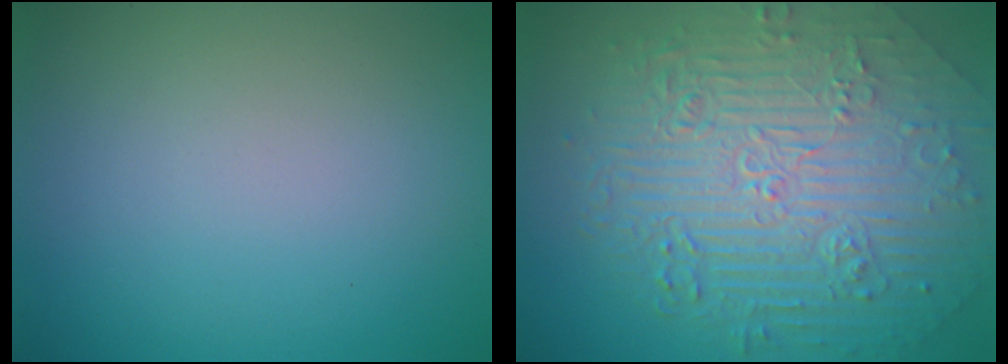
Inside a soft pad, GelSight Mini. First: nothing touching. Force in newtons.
{"total": 10.5, "press": 7.0, "slide": 7.8}